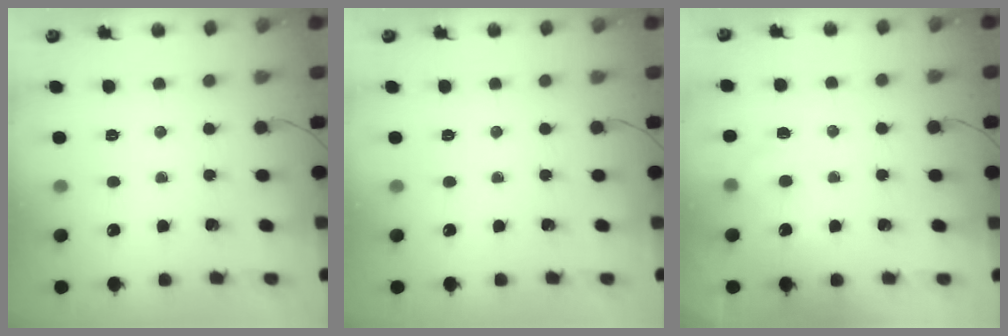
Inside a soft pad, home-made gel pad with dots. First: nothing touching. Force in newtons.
{"total": 0.0}
{"total": 6.8, "press": 6.6, "slide": 1.5}